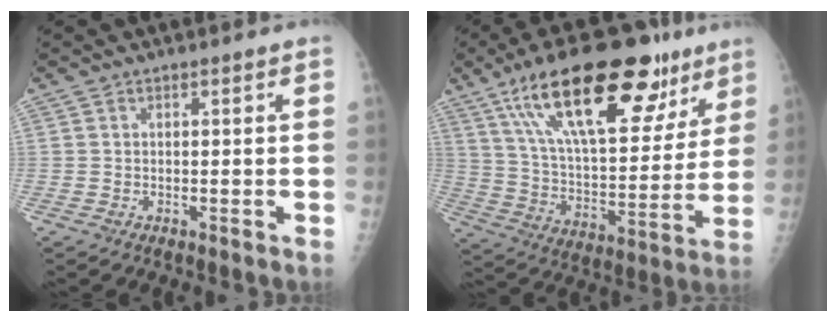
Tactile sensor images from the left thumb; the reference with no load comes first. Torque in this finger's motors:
{"motor_torque": [1.07, 0.36, 1.80, -0.97, 0.53]}